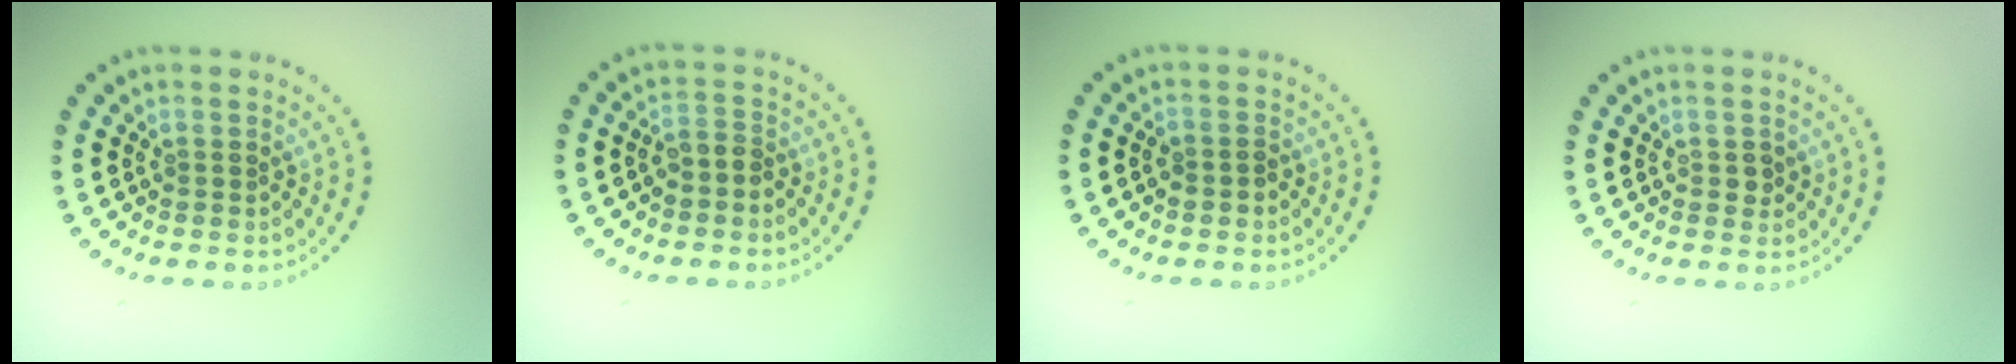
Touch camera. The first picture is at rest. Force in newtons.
{"total": 1.6, "press": 1.3, "slide": 1.0}
{"total": 0.9, "press": 0.8, "slide": 0.4}
{"total": 0.8, "press": 0.8, "slide": 0.2}